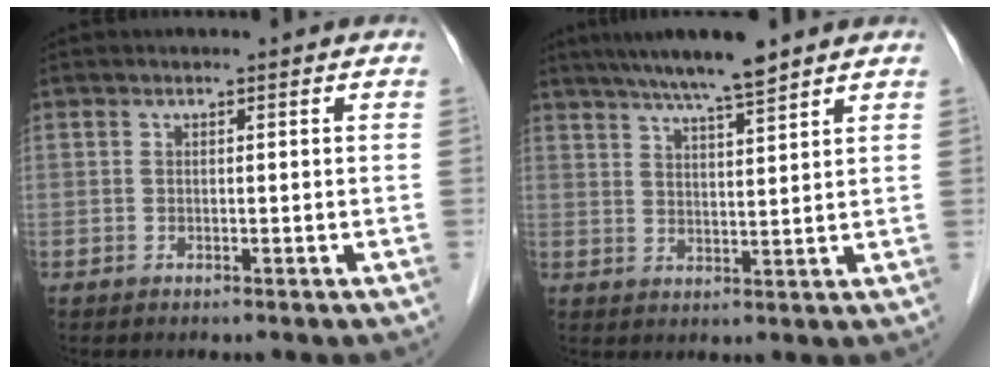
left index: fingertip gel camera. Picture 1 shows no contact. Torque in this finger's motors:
{"motor_torque": [0.27, -0.44, 0.21, 0.06]}